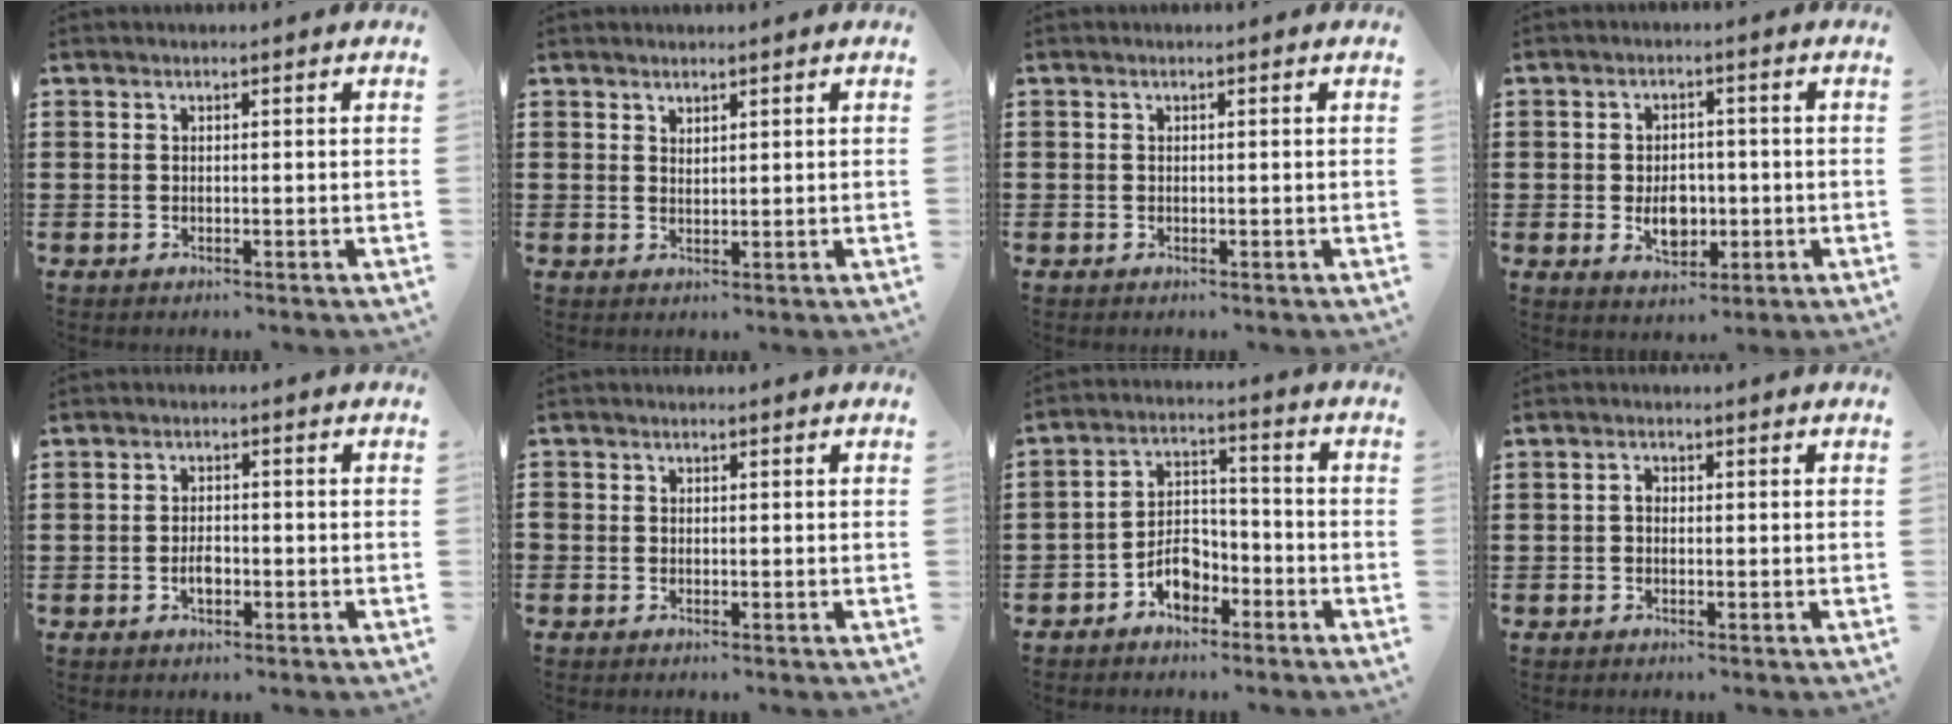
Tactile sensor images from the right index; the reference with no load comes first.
{"total": 1.3, "force": [1.2, 0.4, 0.0], "torque": [-0.002, 0.002, 0.024]}
{"total": 0.0}
{"total": 5.1, "force": [-0.9, 3.6, 3.6], "torque": [-0.047, -0.004, -0.020]}
{"total": 2.4, "force": [-0.8, 1.2, 1.8], "torque": [-0.037, 0.000, -0.014]}
{"total": 0.7, "force": [-0.3, 0.6, 0.2], "torque": [-0.004, 0.001, -0.006]}
{"total": 5.9, "force": [-3.6, 3.5, 3.0], "torque": [-0.059, 0.015, -0.068]}
{"total": 1.2, "force": [-0.4, 0.7, 0.9], "torque": [-0.019, 0.000, -0.007]}